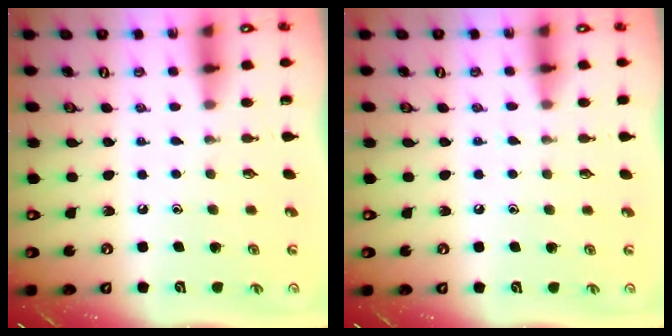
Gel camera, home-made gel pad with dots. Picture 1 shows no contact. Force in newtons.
{"total": 4.6, "press": 4.6, "slide": 0.5}